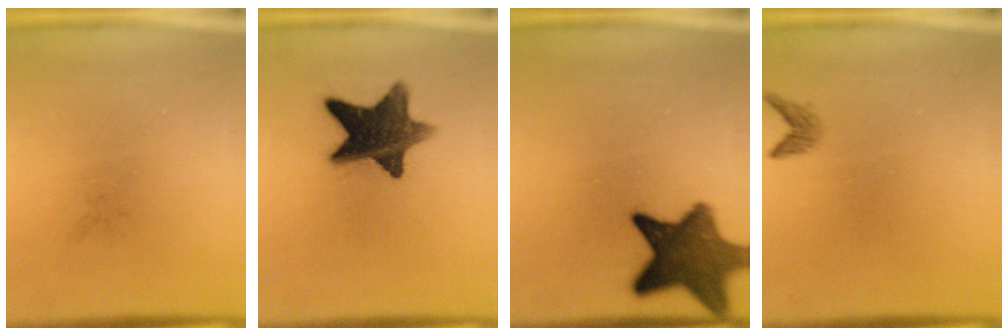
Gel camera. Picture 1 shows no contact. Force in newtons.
{"total": 12.3}
{"total": 11.4}
{"total": 1.1}